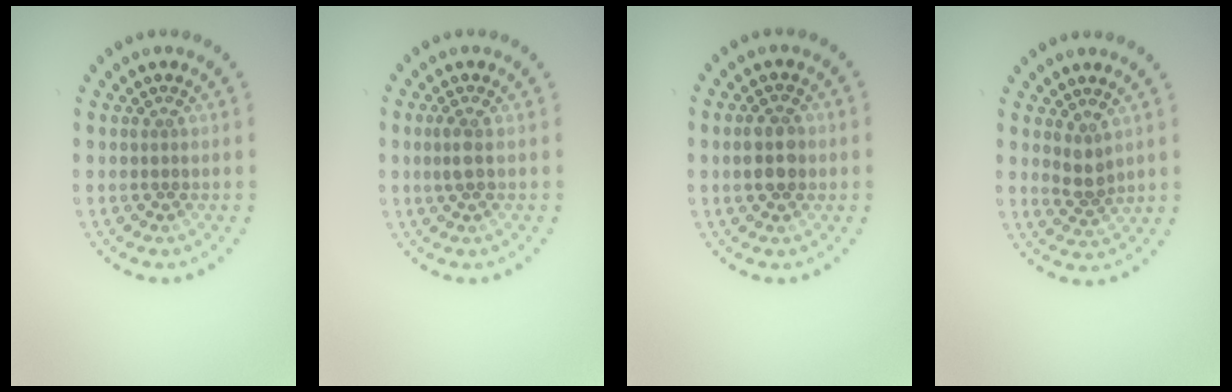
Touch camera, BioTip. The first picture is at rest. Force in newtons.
{"total": 1.1, "press": 1.1, "slide": 0.4}
{"total": 2.5, "press": 2.5, "slide": 0.1}
{"total": 1.9, "press": 1.5, "slide": 1.1}